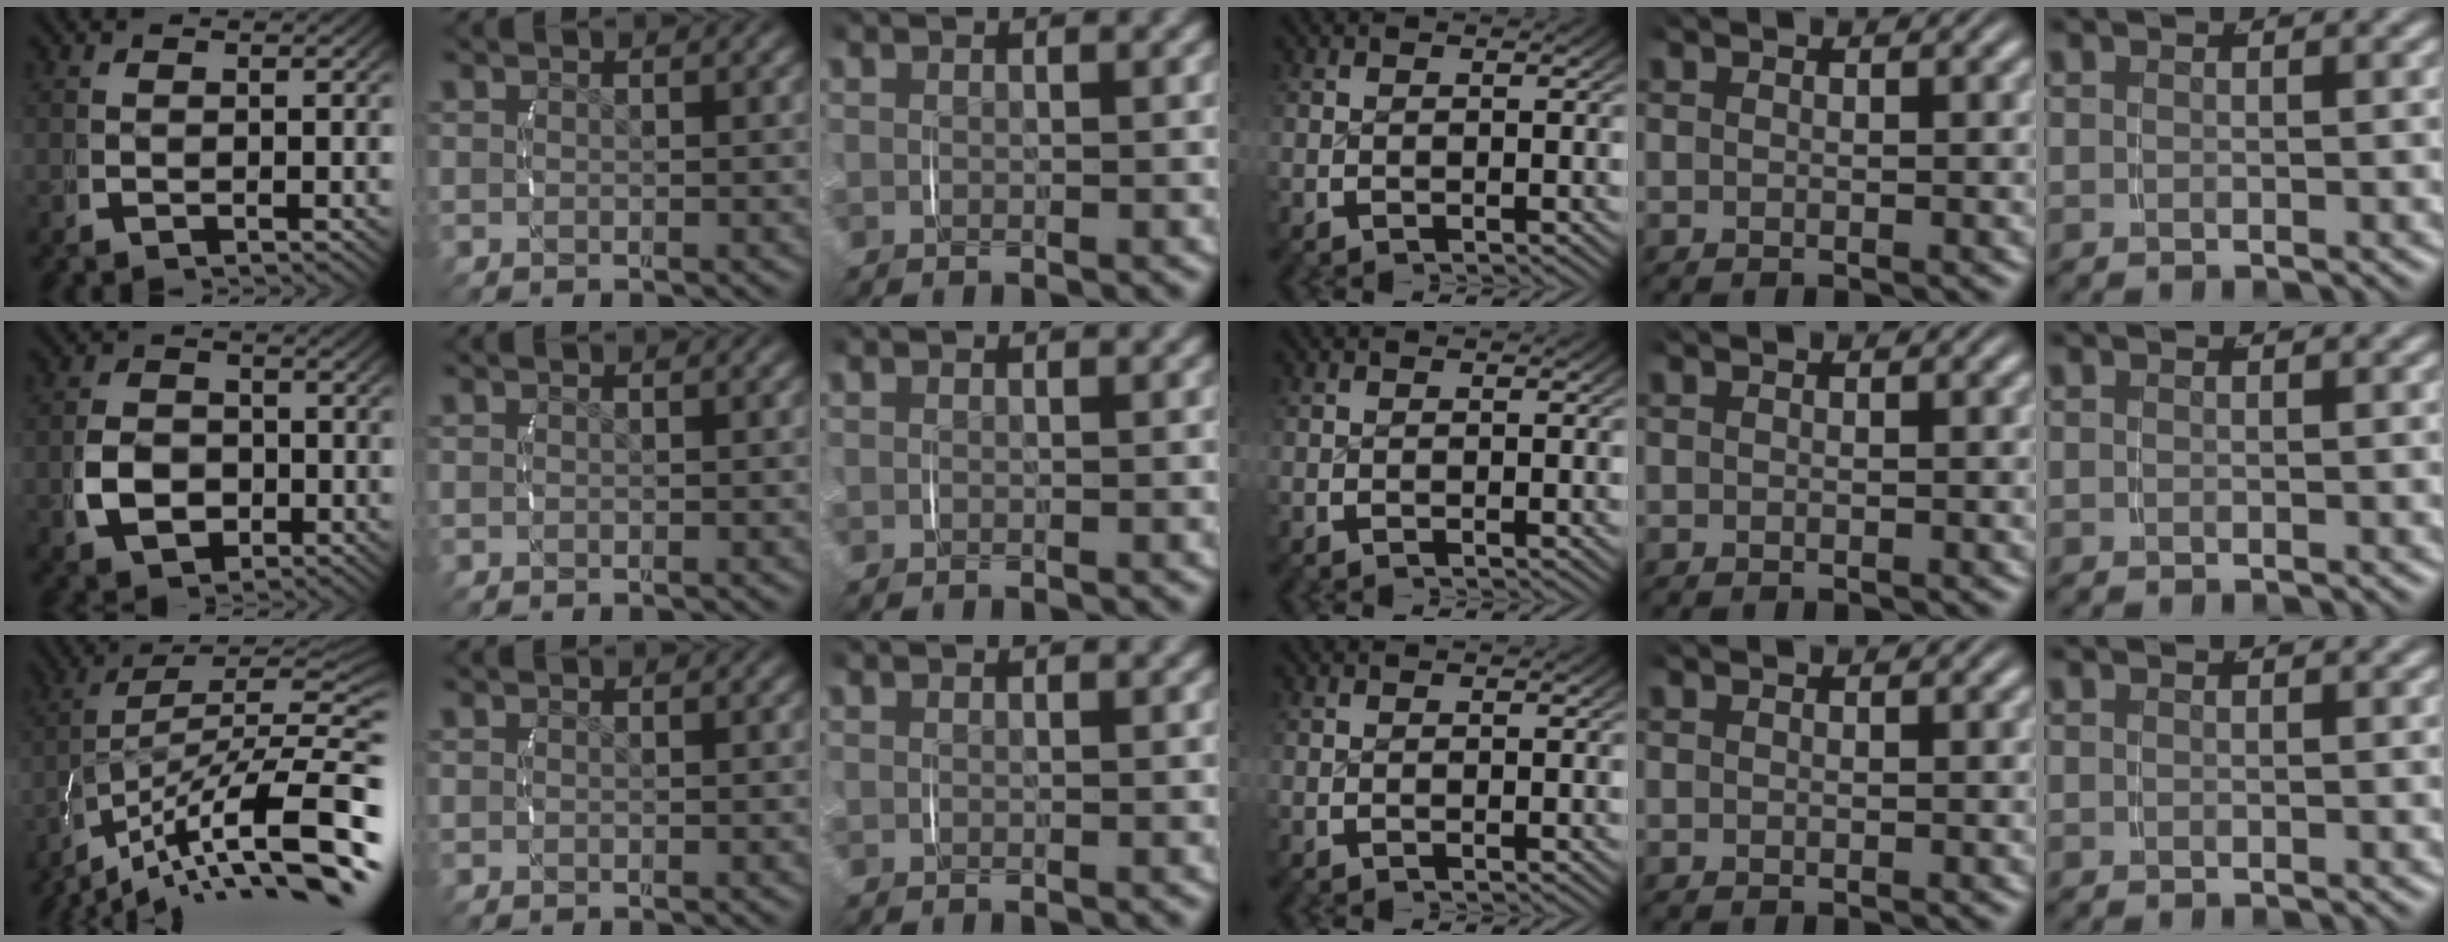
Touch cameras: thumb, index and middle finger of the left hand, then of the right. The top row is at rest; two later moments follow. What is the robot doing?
{"motion": "lift_and_place", "object": "string"}